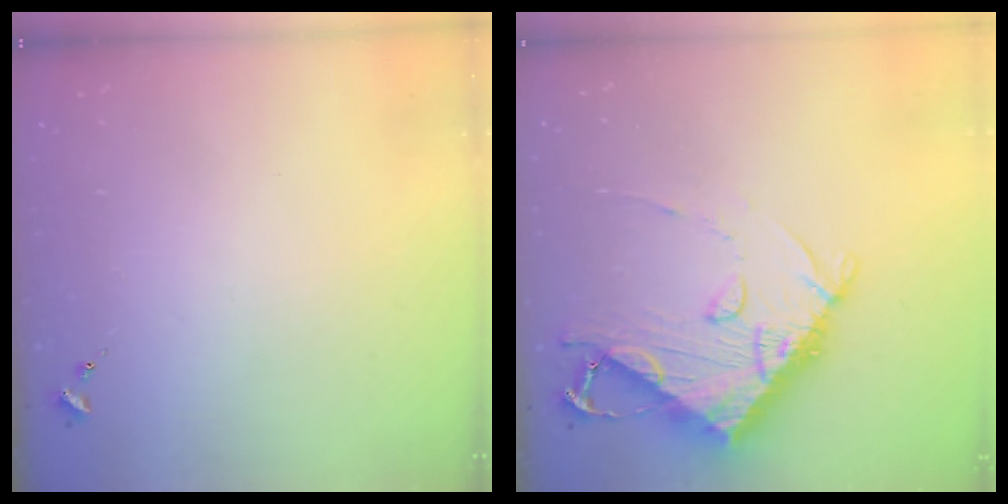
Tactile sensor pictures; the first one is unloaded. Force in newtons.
{"total": 14.2, "press": 14.1, "slide": 1.7}